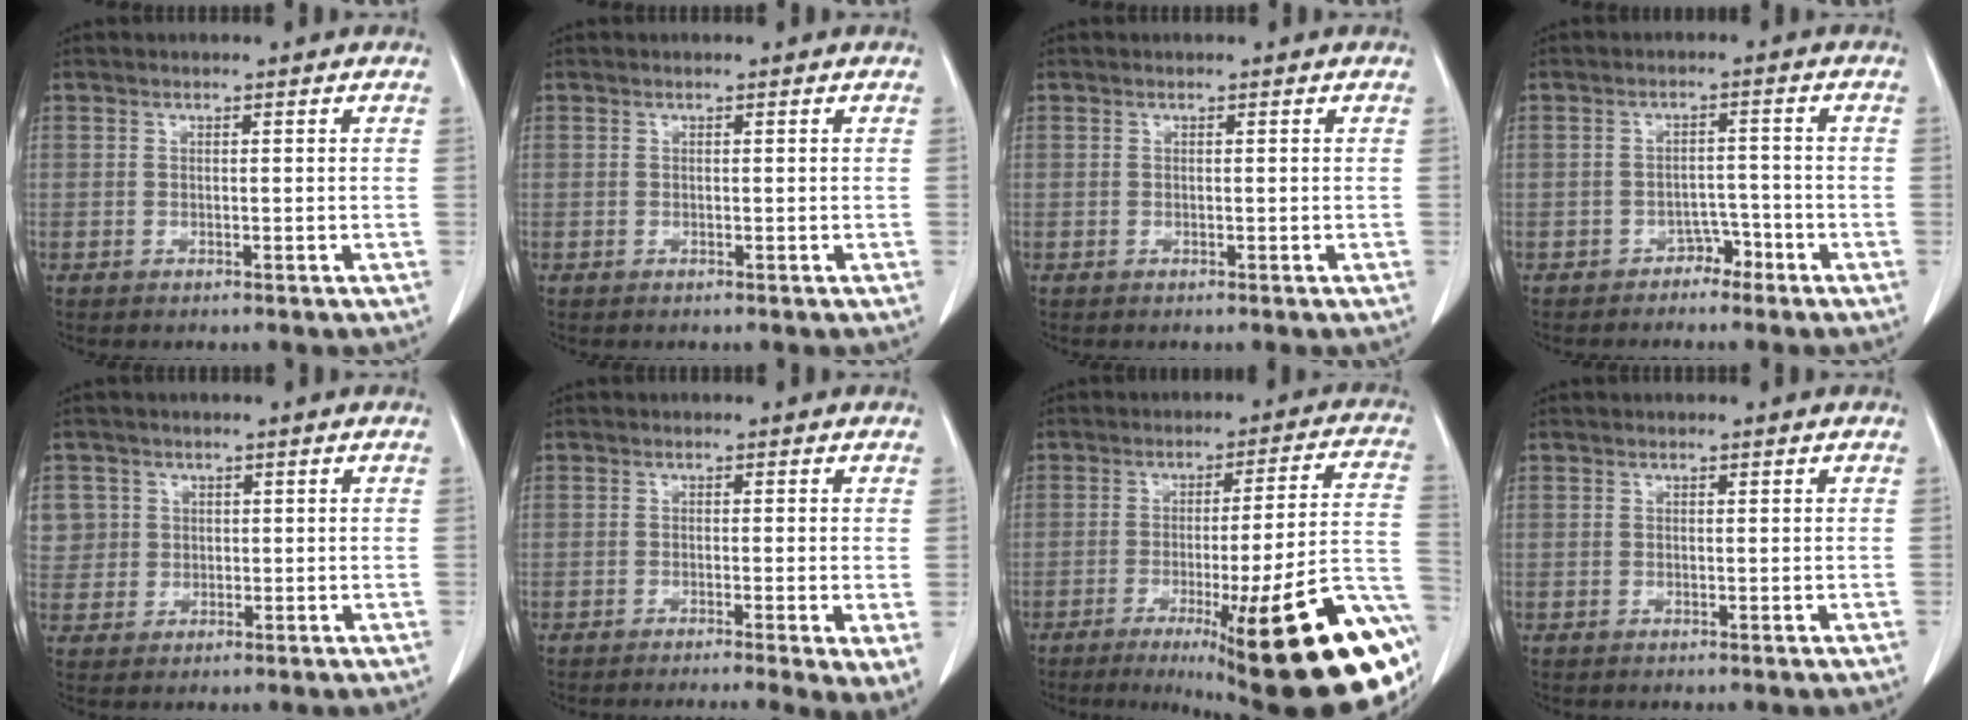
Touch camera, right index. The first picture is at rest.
{"total": 0.0}
{"total": 0.0}
{"total": 1.3, "force": [-0.9, 0.4, 0.8], "torque": [-0.013, 0.002, -0.013]}
{"total": 5.6, "force": [1.7, 5.3, 0.3], "torque": [0.001, 0.013, 0.042]}
{"total": 8.0, "force": [-5.1, 0.4, 6.1], "torque": [-0.067, -0.023, -0.080]}
{"total": 27.6, "force": [-13.1, 2.5, 24.2], "torque": [-0.210, -0.002, -0.189]}
{"total": 0.0}